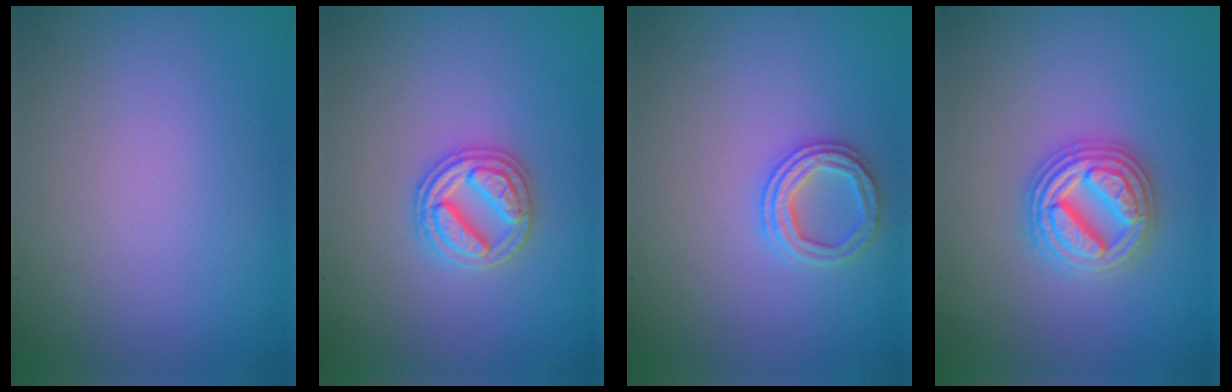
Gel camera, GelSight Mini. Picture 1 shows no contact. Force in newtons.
{"total": 3.2, "press": 3.2, "slide": 0.6}
{"total": 2.4, "press": 2.4, "slide": 0.4}
{"total": 4.9, "press": 4.9, "slide": 0.6}